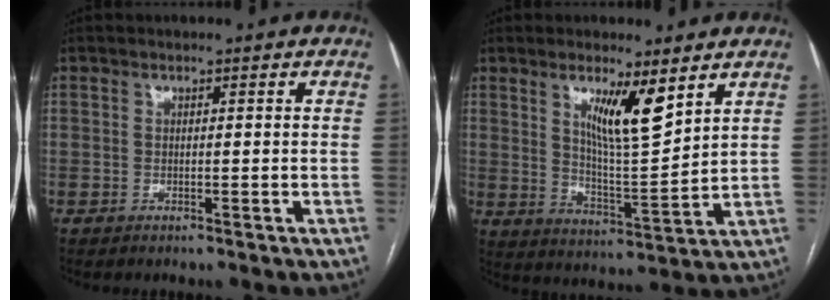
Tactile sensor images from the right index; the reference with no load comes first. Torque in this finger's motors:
{"motor_torque": [0.28, 0.19, 0.36, 0.11]}